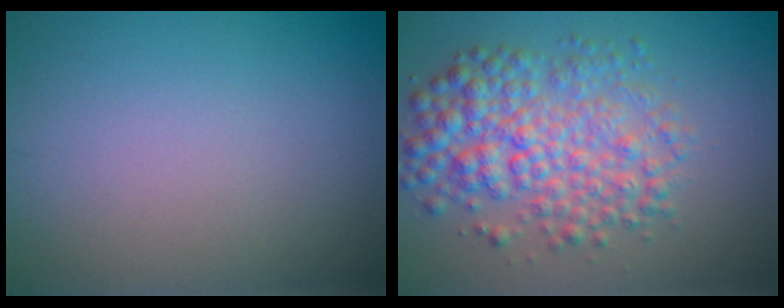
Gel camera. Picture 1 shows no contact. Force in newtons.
{"total": 5.8, "press": 5.8, "slide": 0.0}